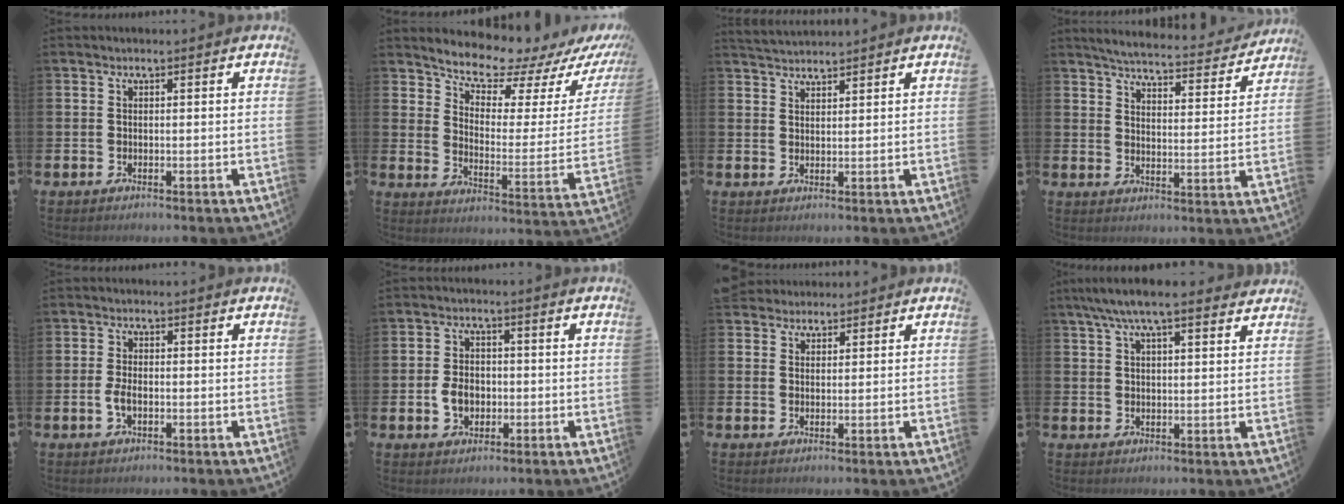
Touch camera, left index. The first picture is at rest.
{"total": 8.6, "force": [8.3, 1.6, 1.7], "torque": [-0.063, -0.073, 0.140]}
{"total": 3.0, "force": [3.0, 0.4, 0.2], "torque": [-0.009, -0.012, 0.055]}
{"total": 5.2, "force": [5.0, 0.5, 1.4], "torque": [-0.044, -0.039, 0.082]}
{"total": 2.3, "force": [-0.5, 1.2, 1.9], "torque": [-0.034, 0.002, -0.011]}
{"total": 4.1, "force": [-0.9, 3.2, 2.5], "torque": [-0.040, 0.003, -0.021]}
{"total": 2.9, "force": [2.6, 1.2, -0.3], "torque": [0.011, -0.007, 0.046]}
{"total": 7.0, "force": [6.0, 1.4, 3.4], "torque": [-0.066, -0.016, 0.105]}